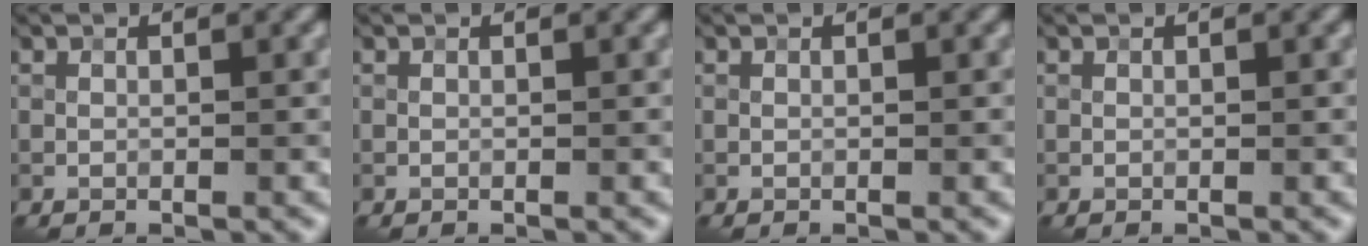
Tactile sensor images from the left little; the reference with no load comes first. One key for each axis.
{"total": 0.0}
{"total": 0.0}
{"total": 0.0}